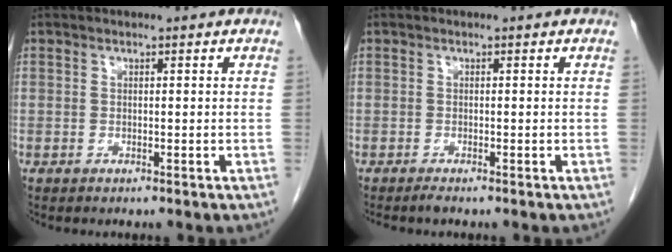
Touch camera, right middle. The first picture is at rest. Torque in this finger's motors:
{"motor_torque": [0.32, -0.16, 0.00, 0.00]}